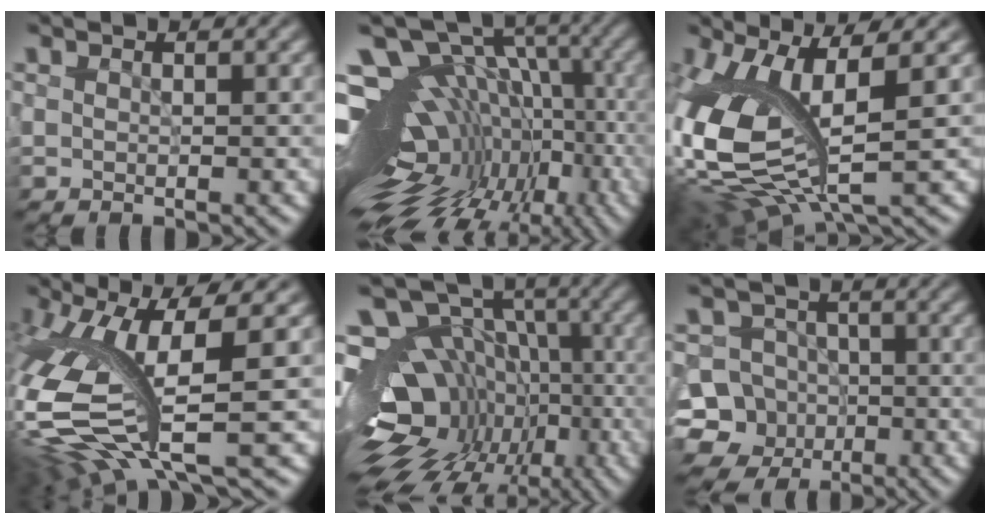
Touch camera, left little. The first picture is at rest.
{"total": 17.7, "force": [-2.9, 11.0, 13.5], "torque": [-0.201, 0.015, -0.001]}
{"total": 11.1, "force": [0.1, 4.6, 10.1], "torque": [-0.238, -0.024, 0.009]}
{"total": 12.4, "force": [-1.1, 3.9, 11.7], "torque": [-0.257, -0.023, 0.001]}
{"total": 15.1, "force": [-5.0, 11.7, 8.1], "torque": [-0.157, 0.016, -0.060]}
{"total": 12.1, "force": [-4.6, 10.9, 2.6], "torque": [-0.054, -0.013, -0.097]}